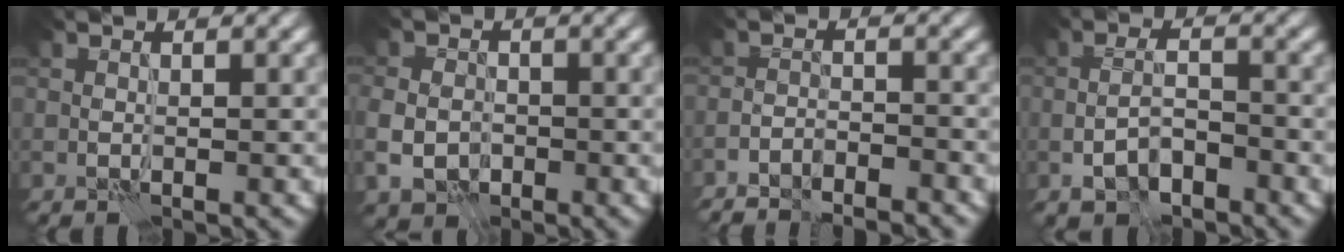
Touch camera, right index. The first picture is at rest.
{"total": 2.8, "force": [-1.2, 2.4, 1.1], "torque": [-0.026, -0.003, -0.023]}
{"total": 5.8, "force": [-5.7, 0.8, 0.7], "torque": [-0.006, 0.011, -0.079]}
{"total": 2.5, "force": [-1.7, 1.0, 1.5], "torque": [-0.035, 0.007, -0.031]}